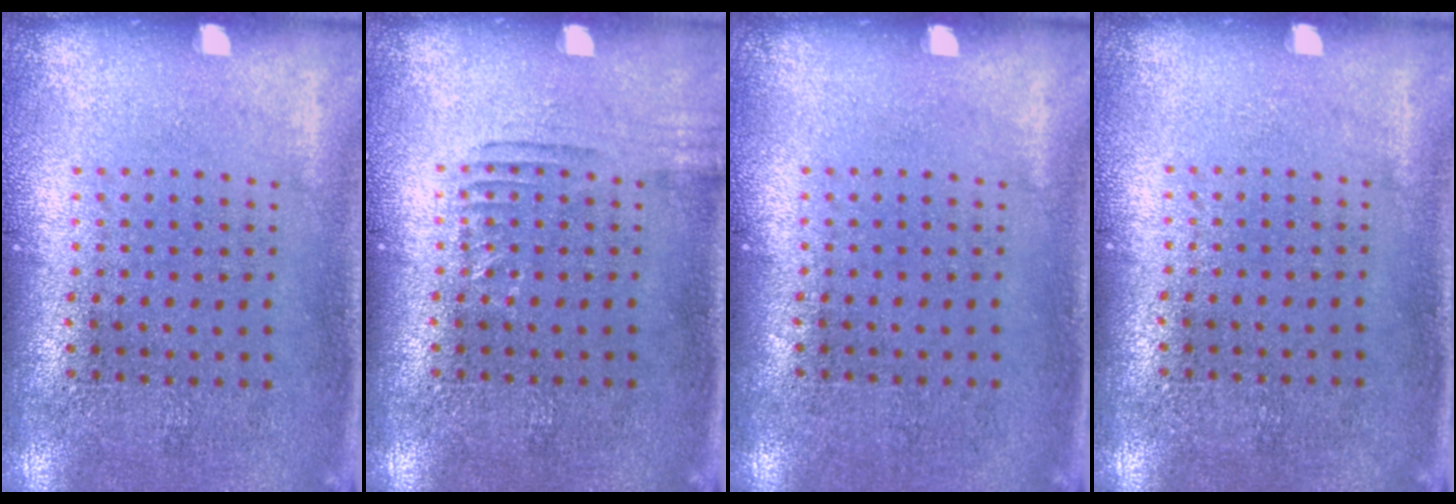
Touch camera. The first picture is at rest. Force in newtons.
{"total": 0.9, "press": 0.9, "slide": 0.2}
{"total": 0.0}
{"total": 0.0}